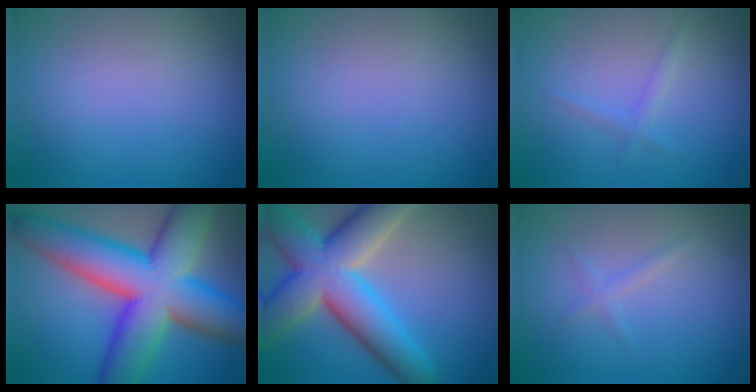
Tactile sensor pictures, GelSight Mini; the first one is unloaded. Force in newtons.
{"total": 0.0}
{"total": 1.1, "press": 1.1, "slide": 0.1}
{"total": 15.9, "press": 15.8, "slide": 0.4}
{"total": 11.9, "press": 11.8, "slide": 0.5}
{"total": 0.9, "press": 0.9, "slide": 0.1}